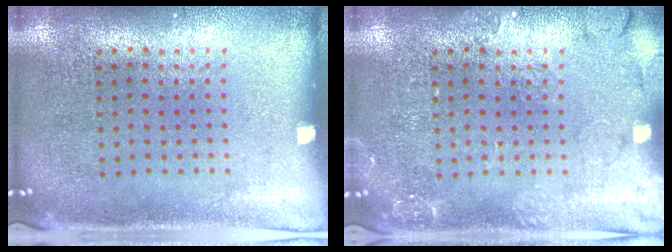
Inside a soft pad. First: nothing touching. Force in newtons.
{"total": 2.4, "press": 2.4, "slide": 0.4}